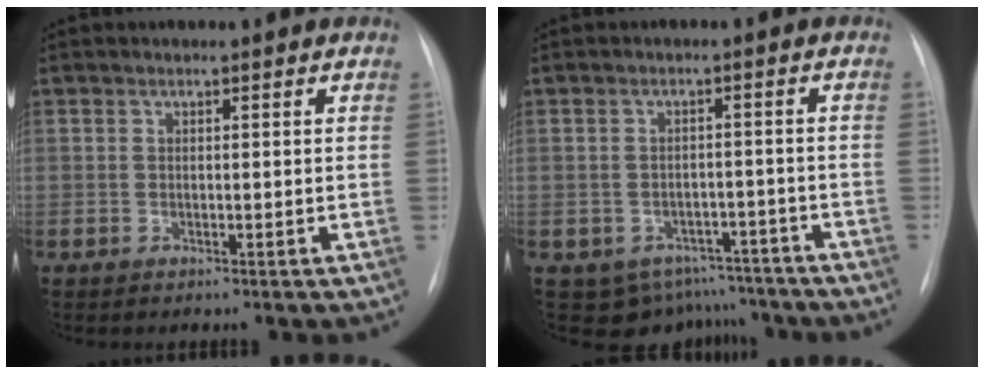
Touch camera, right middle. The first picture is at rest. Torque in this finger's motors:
{"motor_torque": [-0.04, -0.10, -0.03, -0.02]}